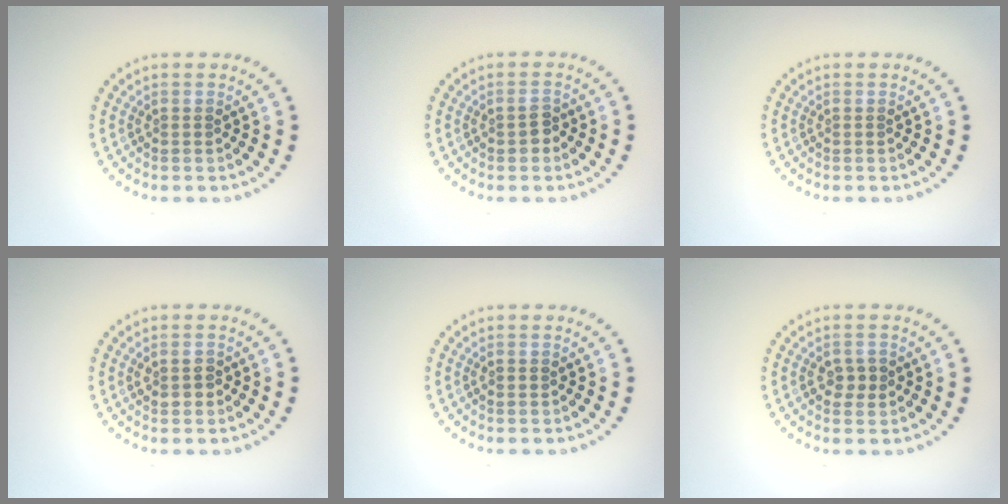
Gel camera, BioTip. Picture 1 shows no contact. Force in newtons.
{"total": 1.2, "press": 1.2, "slide": 0.2}
{"total": 0.0}
{"total": 1.4, "press": 1.4, "slide": 0.1}
{"total": 0.8, "press": 0.8, "slide": 0.1}
{"total": 1.9, "press": 1.9, "slide": 0.3}